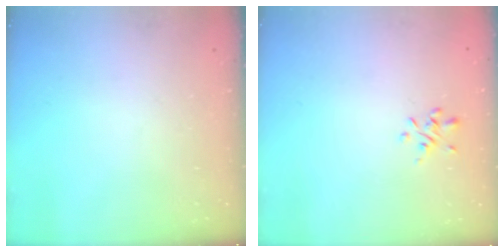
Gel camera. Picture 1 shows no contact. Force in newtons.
{"total": 1.0, "press": 0.8, "slide": 0.5}